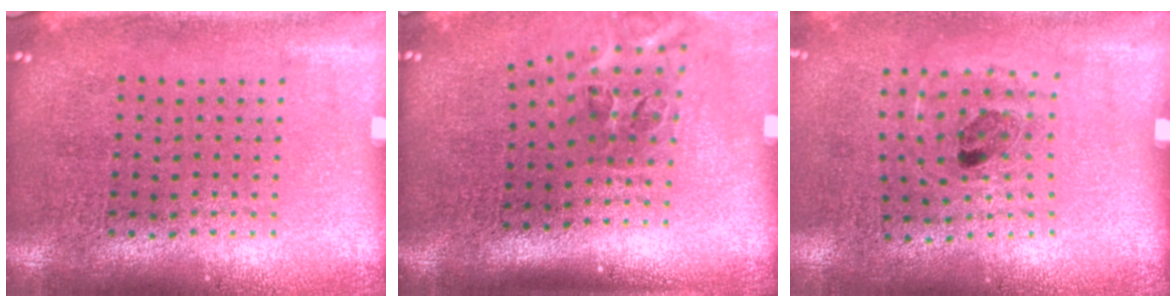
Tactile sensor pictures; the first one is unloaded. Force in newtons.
{"total": 2.2, "press": 1.4, "slide": 1.7}
{"total": 1.0, "press": 0.7, "slide": 0.7}